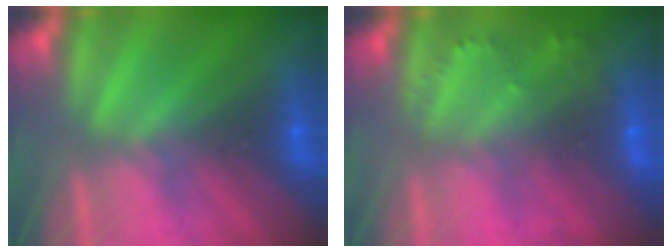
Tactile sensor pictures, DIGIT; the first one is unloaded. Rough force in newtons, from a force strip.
{"total": 2.2}